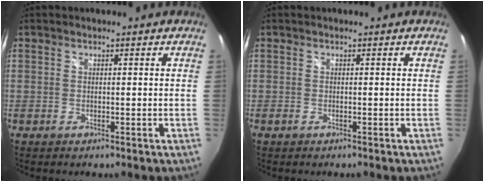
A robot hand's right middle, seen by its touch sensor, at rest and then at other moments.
{"total": 0.7, "force": [-0.5, 0.4, 0.4], "torque": [-0.008, -0.004, -0.010]}